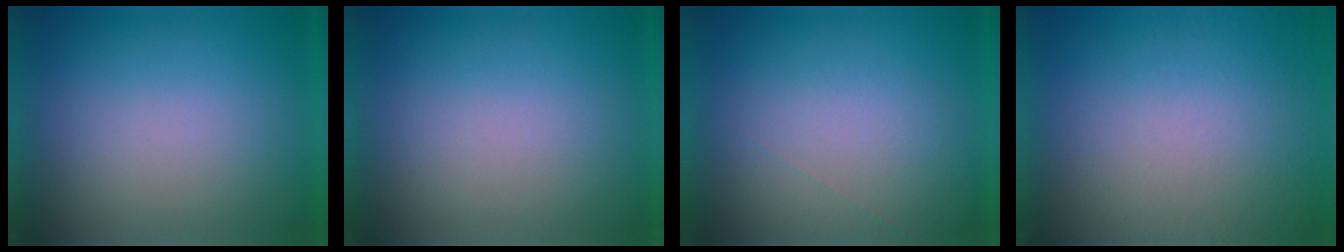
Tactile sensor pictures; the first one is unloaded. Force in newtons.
{"total": 0.0}
{"total": 1.0}
{"total": 7.1}